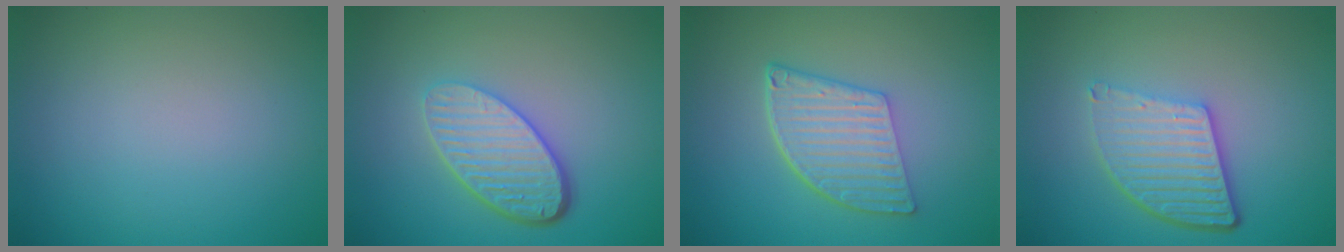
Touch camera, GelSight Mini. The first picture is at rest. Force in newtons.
{"total": 5.3, "press": 3.8, "slide": 3.6}
{"total": 5.9, "press": 4.2, "slide": 4.2}
{"total": 5.6, "press": 4.0, "slide": 4.0}